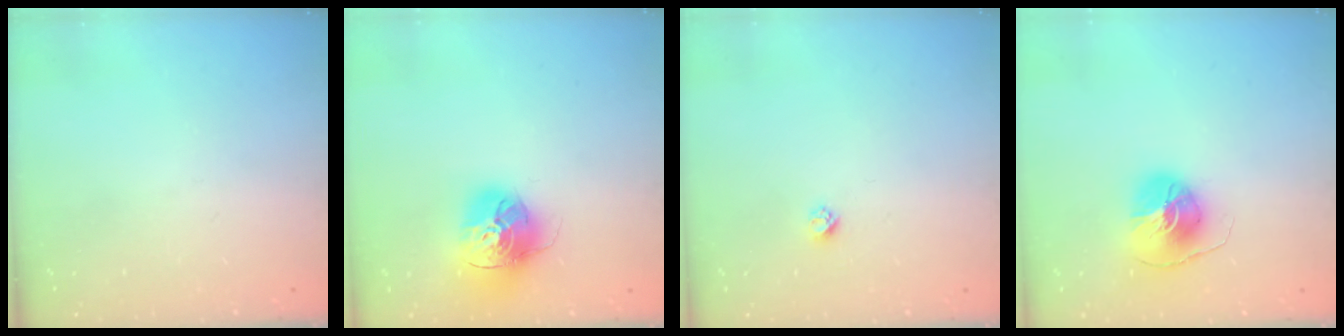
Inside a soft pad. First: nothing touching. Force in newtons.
{"total": 16.6, "press": 16.6, "slide": 1.6}
{"total": 2.4, "press": 2.4, "slide": 0.2}
{"total": 8.5, "press": 8.5, "slide": 0.2}